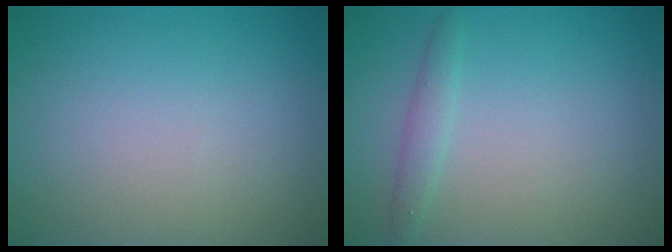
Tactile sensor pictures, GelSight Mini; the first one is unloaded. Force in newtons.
{"total": 1.5, "press": 1.5, "slide": 0.0}